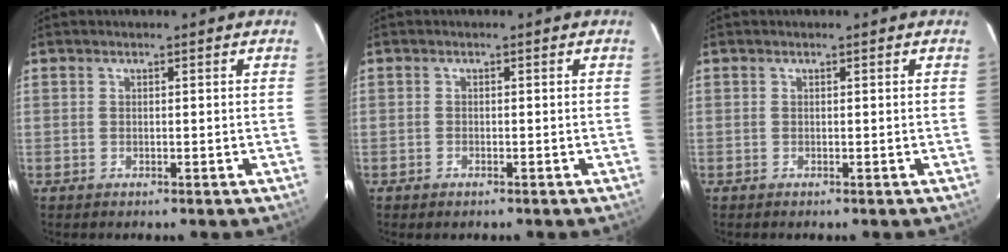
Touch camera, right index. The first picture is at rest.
{"total": 0.8, "force": [-0.6, 0.4, 0.4], "torque": [-0.010, 0.000, -0.005]}
{"total": 0.0}